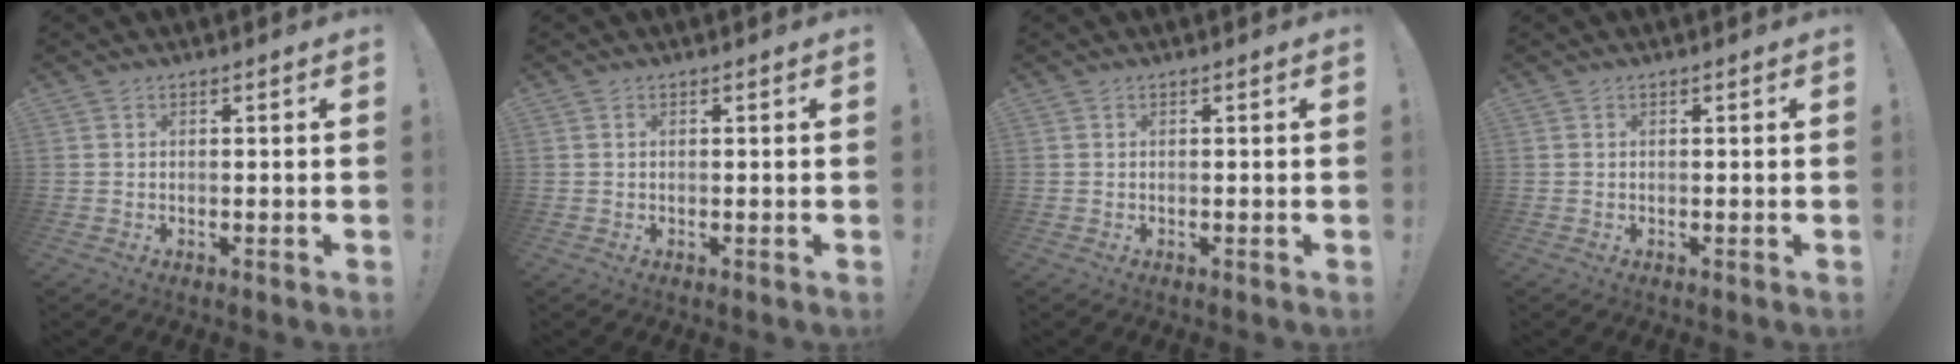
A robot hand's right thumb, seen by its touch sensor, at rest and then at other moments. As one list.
[{"total": 0.0}, {"total": 0.0}, {"total": 0.0}]